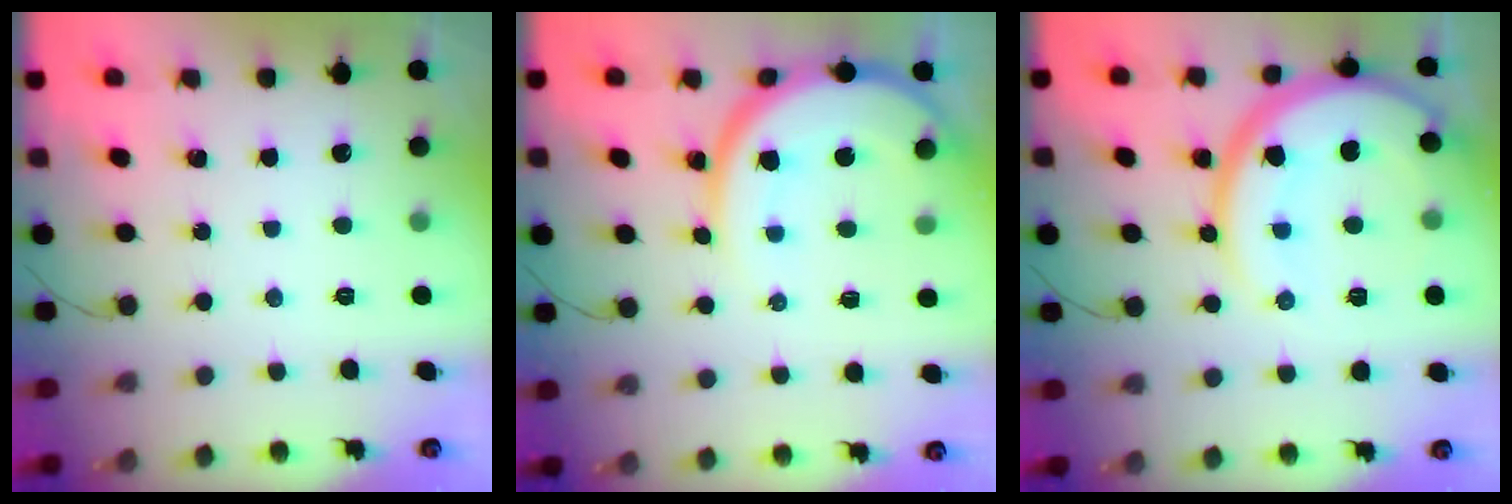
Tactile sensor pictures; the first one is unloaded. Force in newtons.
{"total": 11.1, "press": 11.0, "slide": 1.2}
{"total": 16.5, "press": 16.4, "slide": 1.5}